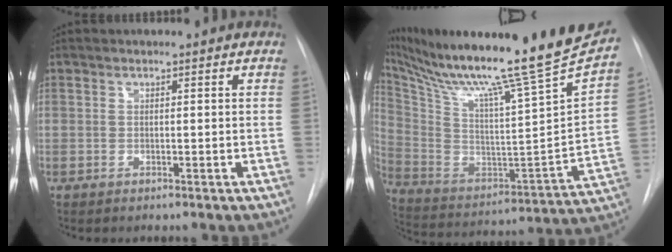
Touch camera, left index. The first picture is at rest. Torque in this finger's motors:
{"motor_torque": [0.89, -1.25, 0.19, 0.14]}